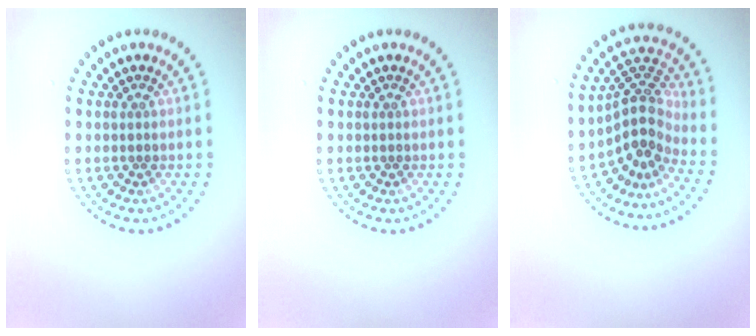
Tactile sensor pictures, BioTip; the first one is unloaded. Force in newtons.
{"total": 0.0}
{"total": 3.9, "press": 2.7, "slide": 2.9}